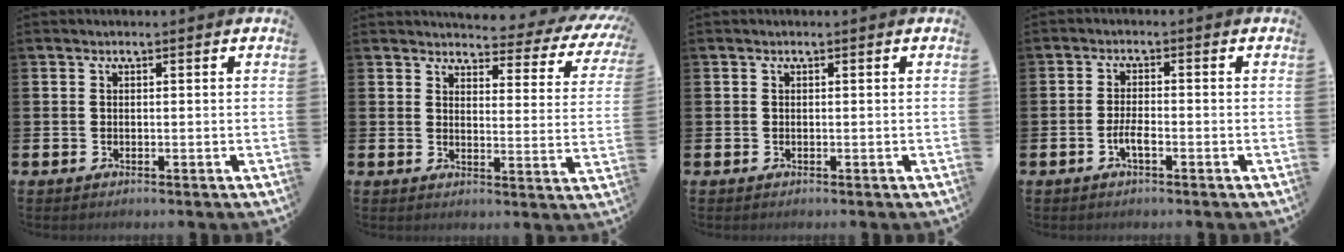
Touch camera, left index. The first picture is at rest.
{"total": 3.6, "force": [3.2, 1.1, 0.9], "torque": [-0.025, -0.032, 0.048]}
{"total": 0.0}
{"total": 2.3, "force": [-1.0, 0.7, 2.0], "torque": [-0.050, 0.003, -0.020]}